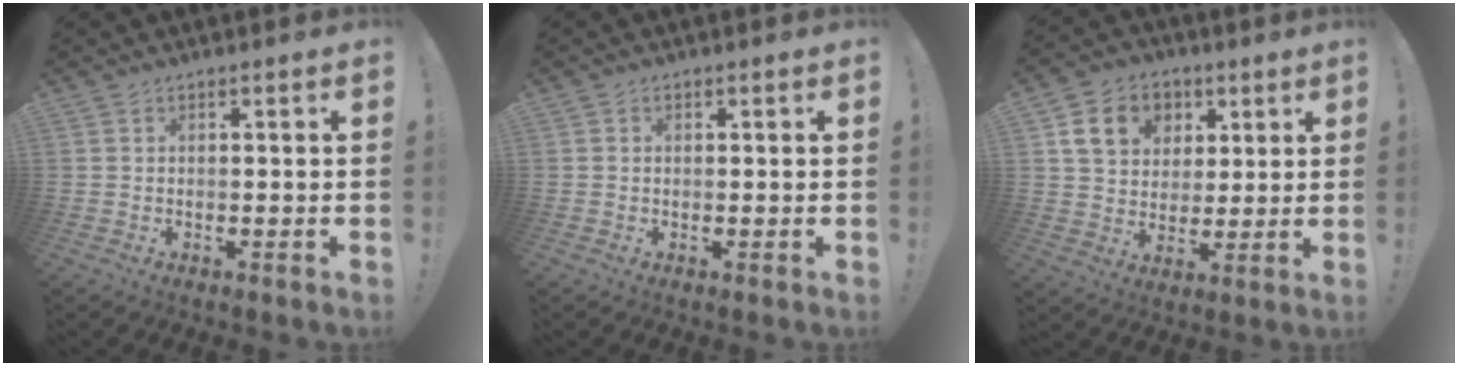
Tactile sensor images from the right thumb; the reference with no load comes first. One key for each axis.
{"total": 0.6, "fx": 0.0, "fy": 0.6, "fz": 0.0, "tx": 0.010, "ty": -0.002, "tz": -0.002}
{"total": 13.7, "fx": 5.5, "fy": 11.1, "fz": 6.1, "tx": -0.078, "ty": -0.019, "tz": 0.110}